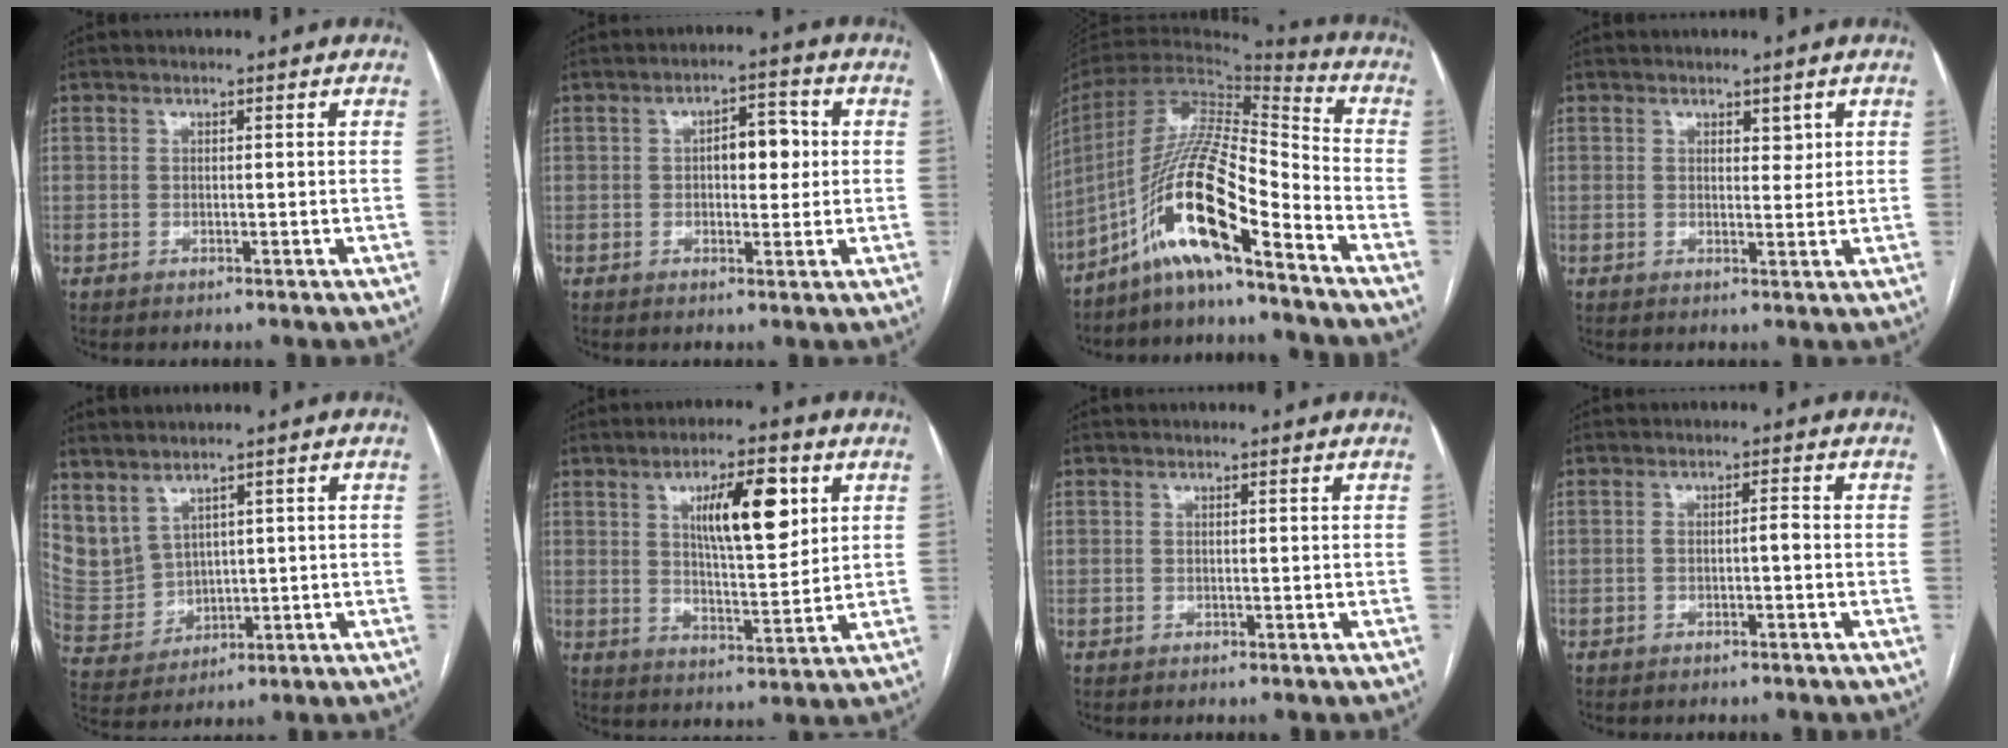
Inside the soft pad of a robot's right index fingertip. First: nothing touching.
{"total": 5.6, "force": [0.6, 2.7, 4.9], "torque": [-0.068, 0.017, 0.008]}
{"total": 15.1, "force": [-9.5, 1.6, 11.6], "torque": [-0.223, 0.008, -0.174]}
{"total": 2.0, "force": [1.1, 1.0, 1.4], "torque": [-0.018, -0.005, 0.018]}
{"total": 8.5, "force": [5.2, 5.9, 3.4], "torque": [-0.091, 0.007, 0.135]}
{"total": 11.3, "force": [4.3, 3.0, 10.0], "torque": [-0.163, 0.003, 0.073]}
{"total": 0.0}
{"total": 1.6, "force": [-0.6, 0.3, 1.5], "torque": [-0.022, 0.003, -0.011]}